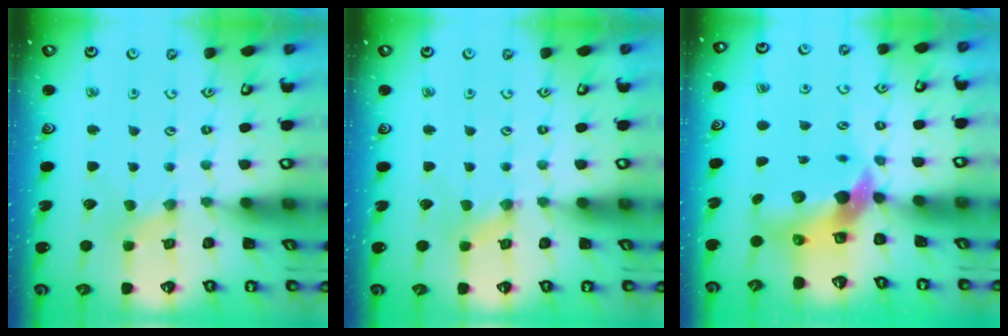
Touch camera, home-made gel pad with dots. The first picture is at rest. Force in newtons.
{"total": 0.0}
{"total": 8.6, "press": 8.5, "slide": 1.4}